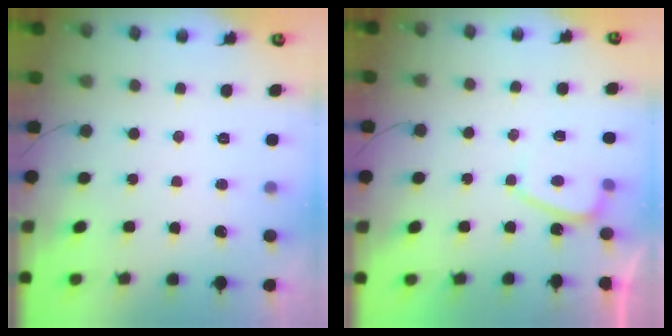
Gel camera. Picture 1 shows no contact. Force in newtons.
{"total": 2.2, "press": 2.1, "slide": 0.6}